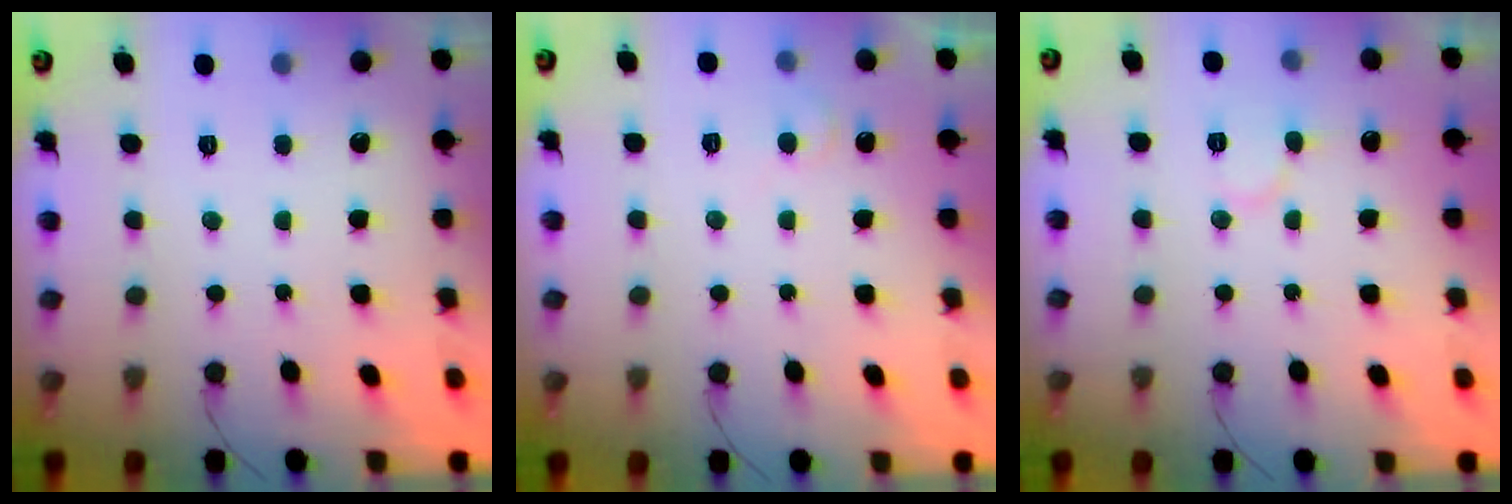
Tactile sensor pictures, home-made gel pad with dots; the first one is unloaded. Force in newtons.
{"total": 4.4, "press": 4.4, "slide": 0.5}
{"total": 7.2, "press": 7.2, "slide": 0.7}